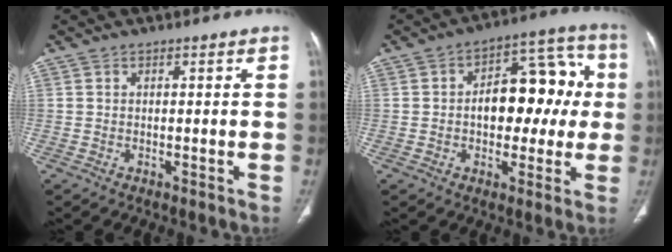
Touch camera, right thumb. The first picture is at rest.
{"total": 15.7, "force": [0.7, 9.5, 12.5], "torque": [-0.118, 0.048, 0.006]}